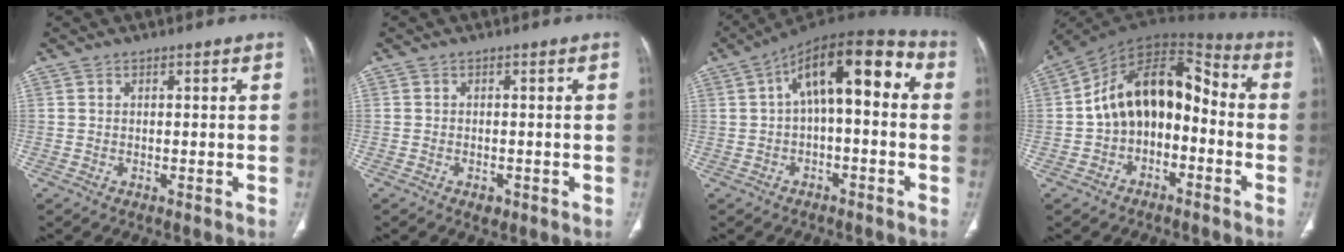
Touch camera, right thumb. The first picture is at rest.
{"total": 1.7, "force": [-0.8, 1.2, 0.8], "torque": [-0.005, 0.003, -0.006]}
{"total": 14.9, "force": [2.0, 6.4, 13.3], "torque": [-0.185, 0.050, 0.021]}
{"total": 16.1, "force": [-2.3, 10.7, 11.8], "torque": [-0.156, 0.076, -0.047]}